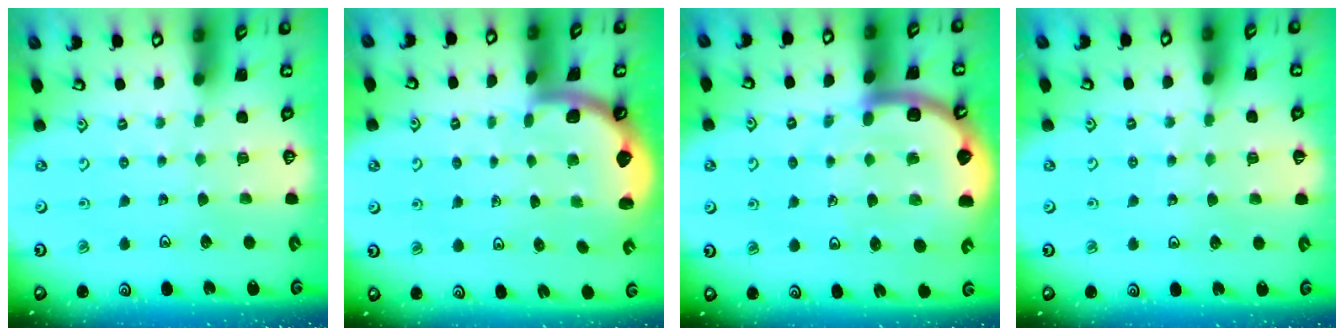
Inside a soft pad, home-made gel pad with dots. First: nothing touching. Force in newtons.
{"total": 1.6, "press": 1.6, "slide": 0.1}
{"total": 11.5, "press": 10.9, "slide": 3.4}
{"total": 2.9, "press": 2.9, "slide": 0.4}